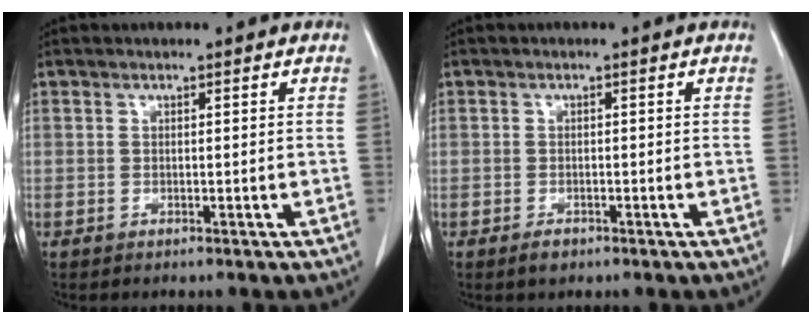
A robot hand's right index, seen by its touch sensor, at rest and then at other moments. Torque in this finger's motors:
{"motor_torque": [-0.34, -0.27, -0.28, -0.12]}